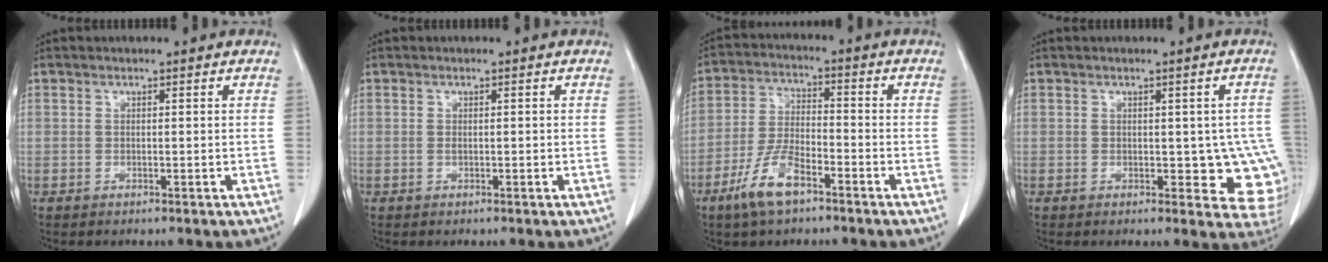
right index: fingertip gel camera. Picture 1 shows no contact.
{"total": 0.6, "force": [0.0, 0.2, 0.6], "torque": [-0.011, 0.000, 0.003]}
{"total": 8.5, "force": [-5.3, 2.7, 6.0], "torque": [-0.133, -0.004, -0.102]}
{"total": 7.5, "force": [-1.0, 4.2, 6.1], "torque": [-0.046, 0.007, -0.005]}